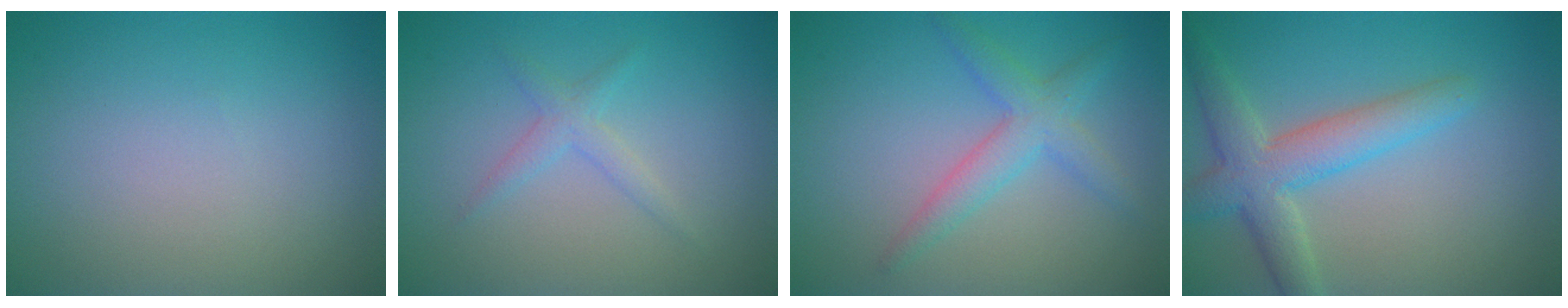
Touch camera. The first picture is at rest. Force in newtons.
{"total": 1.6, "press": 1.6, "slide": 0.1}
{"total": 3.3, "press": 3.3, "slide": 0.1}
{"total": 4.8, "press": 4.8, "slide": 0.2}